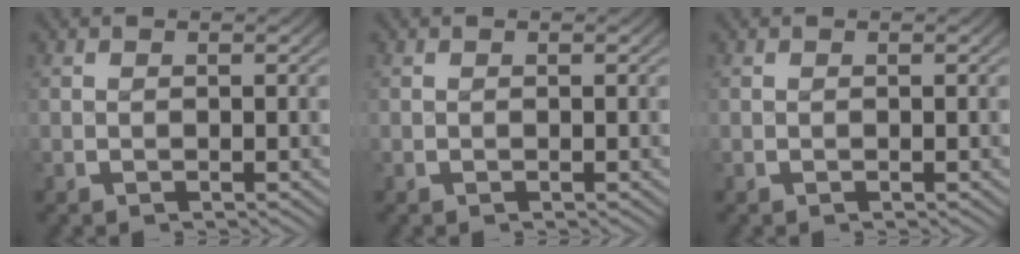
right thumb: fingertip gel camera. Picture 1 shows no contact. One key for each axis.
{"total": 0.0}
{"total": 0.0}